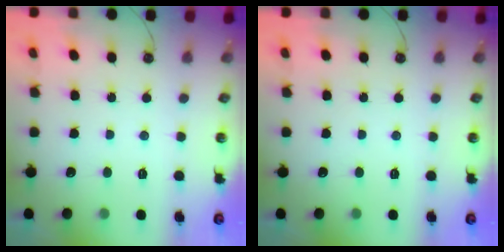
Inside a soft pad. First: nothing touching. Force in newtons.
{"total": 0.0}